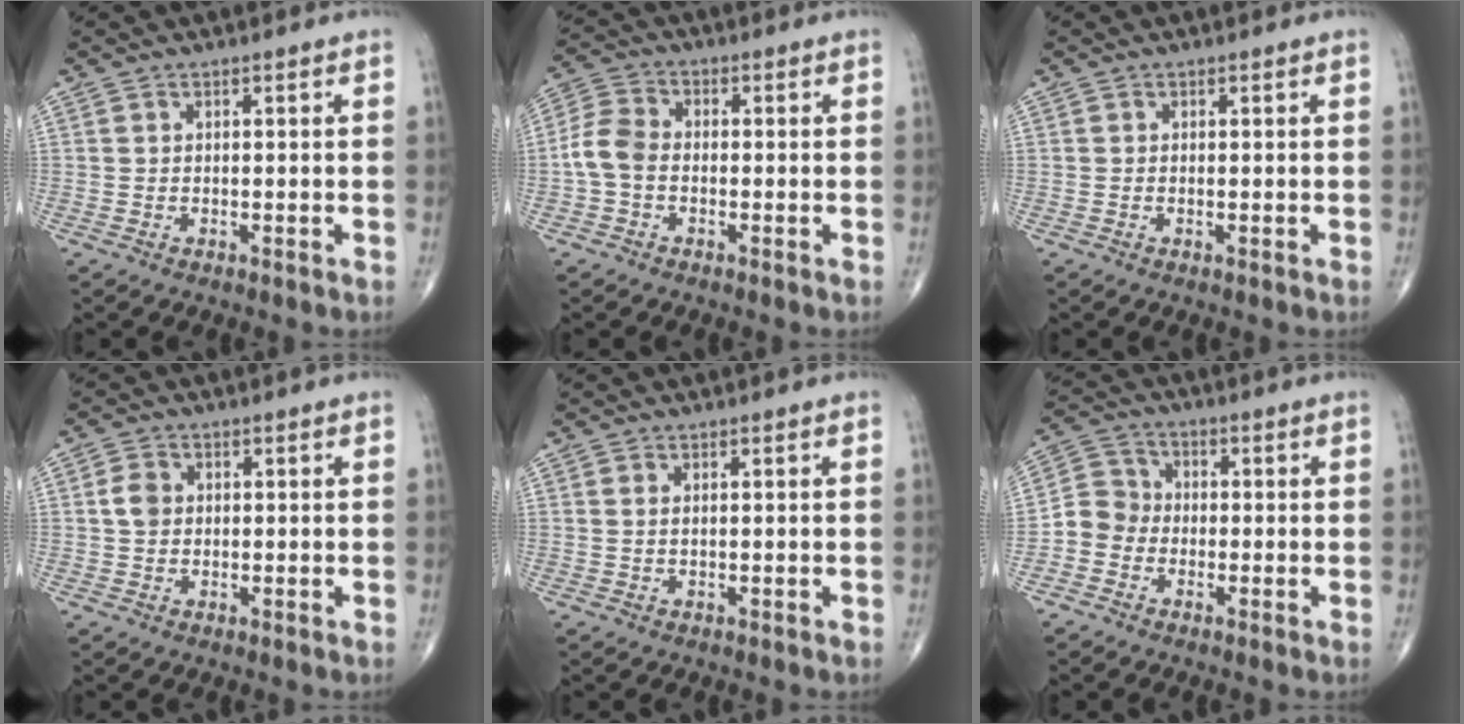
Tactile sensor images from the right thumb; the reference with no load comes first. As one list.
[{"total": 6.0, "force": [-1.2, 4.3, 4.1], "torque": [-0.082, 0.017, -0.036]}, {"total": 0.0}, {"total": 3.2, "force": [0.3, 2.6, 1.9], "torque": [-0.031, 0.004, 0.002]}, {"total": 0.5, "force": [0.2, 0.1, 0.5], "torque": [-0.016, -0.001, 0.004]}, {"total": 4.7, "force": [-1.4, 4.0, 2.1], "torque": [-0.028, 0.016, -0.041]}]